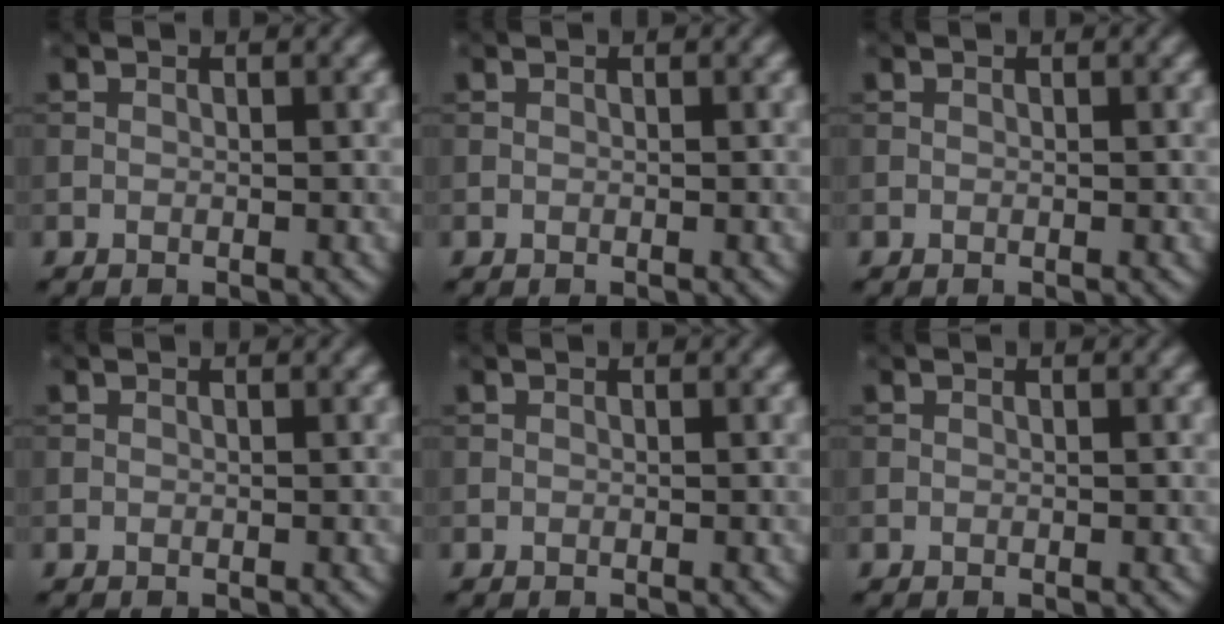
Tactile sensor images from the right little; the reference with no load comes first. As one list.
[{"total": 0.0}, {"total": 0.0}, {"total": 0.0}, {"total": 0.0}, {"total": 0.0}]